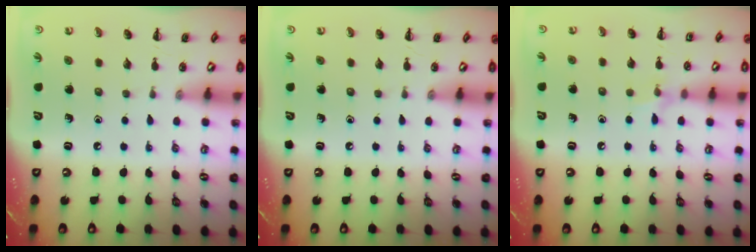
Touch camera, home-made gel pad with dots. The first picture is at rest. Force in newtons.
{"total": 0.0}
{"total": 6.3, "press": 6.1, "slide": 1.5}